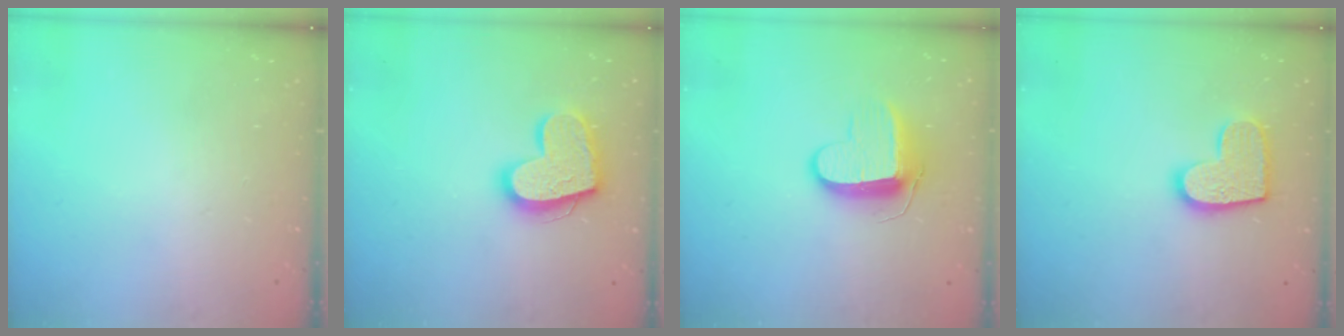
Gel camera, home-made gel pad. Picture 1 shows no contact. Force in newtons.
{"total": 16.9, "press": 16.9, "slide": 1.3}
{"total": 9.6, "press": 9.6, "slide": 0.6}
{"total": 12.1, "press": 12.0, "slide": 0.6}